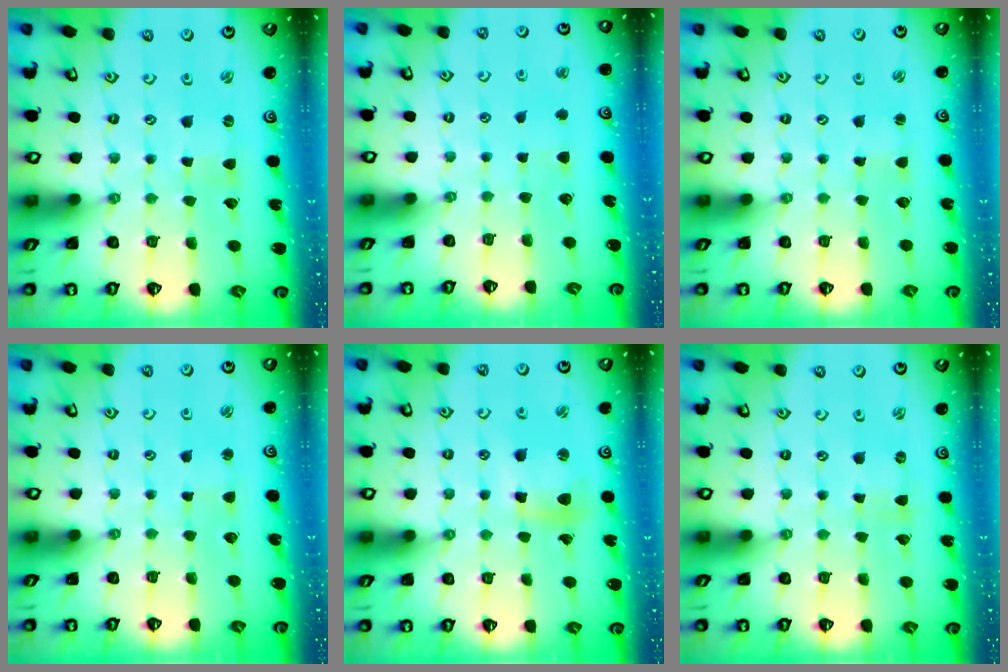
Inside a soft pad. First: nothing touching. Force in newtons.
{"total": 3.0, "press": 3.0, "slide": 0.3}
{"total": 0.0}
{"total": 1.5, "press": 1.5, "slide": 0.1}
{"total": 10.4, "press": 10.3, "slide": 1.4}
{"total": 0.0}